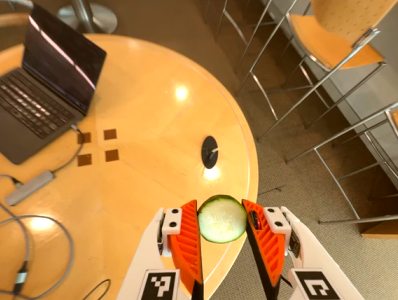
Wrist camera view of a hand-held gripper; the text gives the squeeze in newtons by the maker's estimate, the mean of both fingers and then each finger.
{"total": 10.5, "left": 10.4, "right": 10.5}